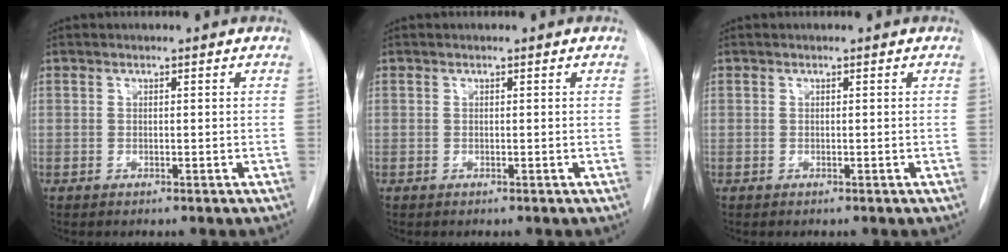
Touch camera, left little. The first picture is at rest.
{"total": 0.0}
{"total": 0.0}